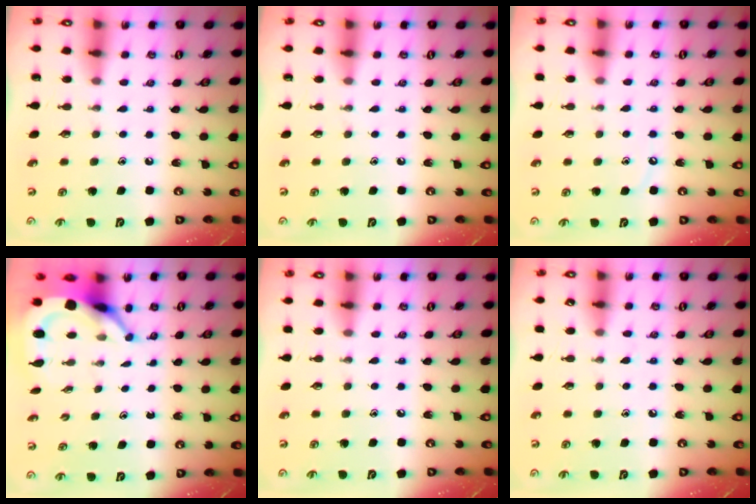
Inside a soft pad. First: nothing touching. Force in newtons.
{"total": 0.0}
{"total": 3.4, "press": 3.3, "slide": 0.5}
{"total": 5.4, "press": 5.4, "slide": 0.8}
{"total": 3.0, "press": 2.9, "slide": 0.5}
{"total": 4.6, "press": 4.6, "slide": 0.5}